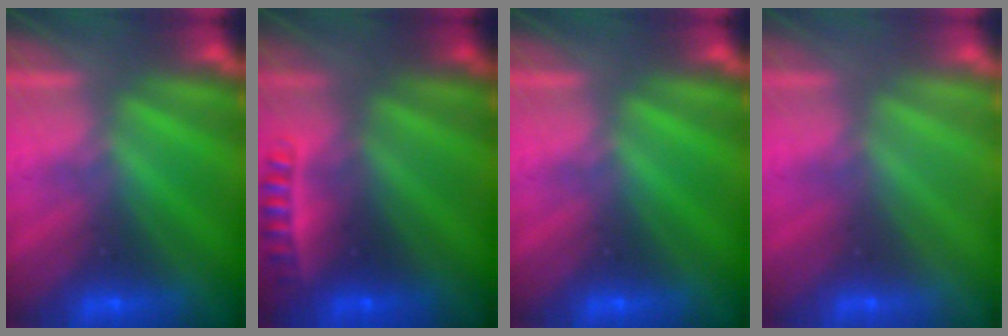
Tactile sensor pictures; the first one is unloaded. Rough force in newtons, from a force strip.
{"total": 2.4}
{"total": 0.0}
{"total": 2.9}